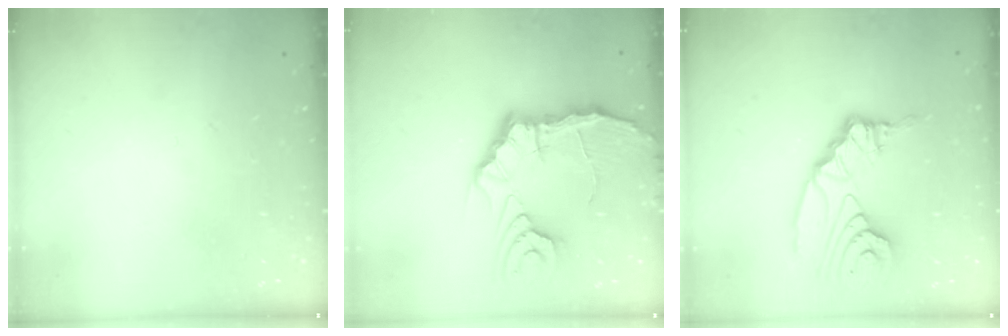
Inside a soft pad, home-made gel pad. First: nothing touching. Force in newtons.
{"total": 15.9, "press": 15.8, "slide": 2.1}
{"total": 13.7, "press": 13.6, "slide": 1.6}